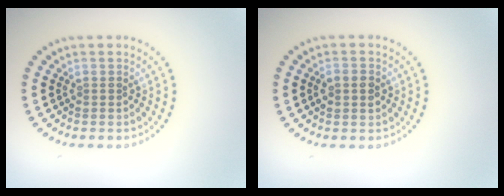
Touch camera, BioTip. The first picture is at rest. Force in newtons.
{"total": 1.8, "press": 1.8, "slide": 0.1}